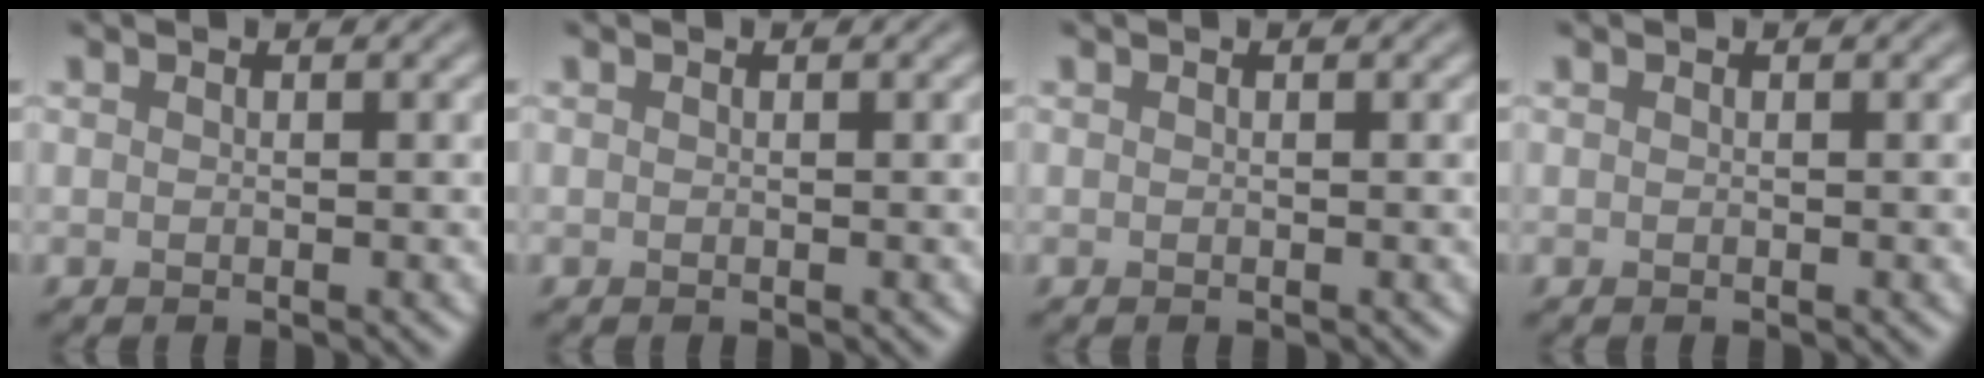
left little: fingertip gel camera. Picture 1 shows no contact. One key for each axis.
{"total": 0.0}
{"total": 0.0}
{"total": 0.0}